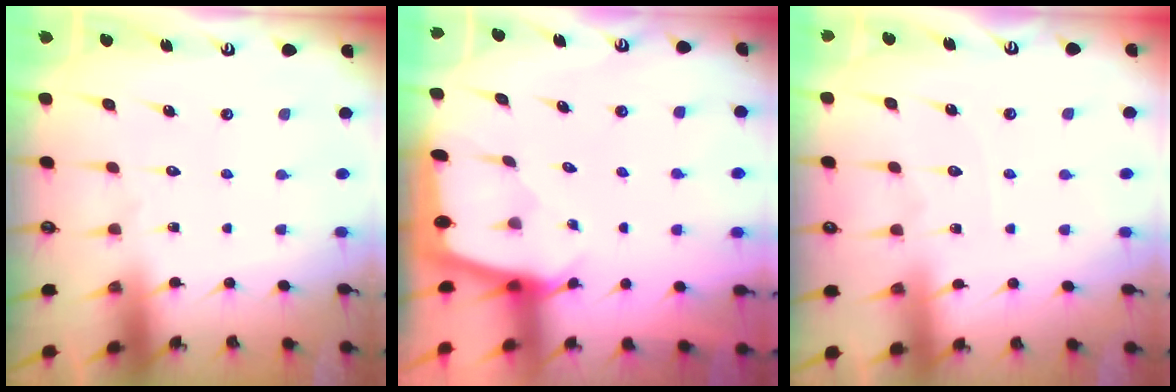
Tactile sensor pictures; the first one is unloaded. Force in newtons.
{"total": 1.7, "press": 1.7, "slide": 0.1}
{"total": 3.5, "press": 3.5, "slide": 0.2}